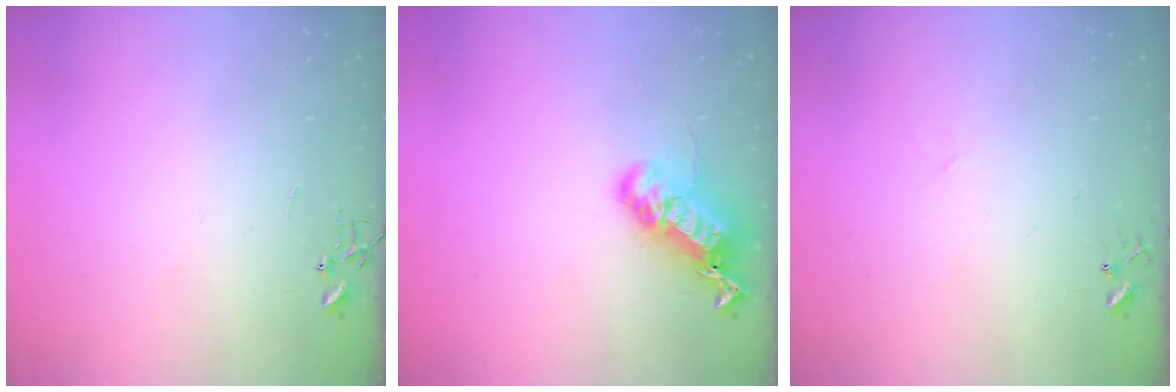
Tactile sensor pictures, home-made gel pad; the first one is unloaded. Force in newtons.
{"total": 19.9, "press": 19.9, "slide": 0.3}
{"total": 4.6, "press": 4.5, "slide": 0.6}